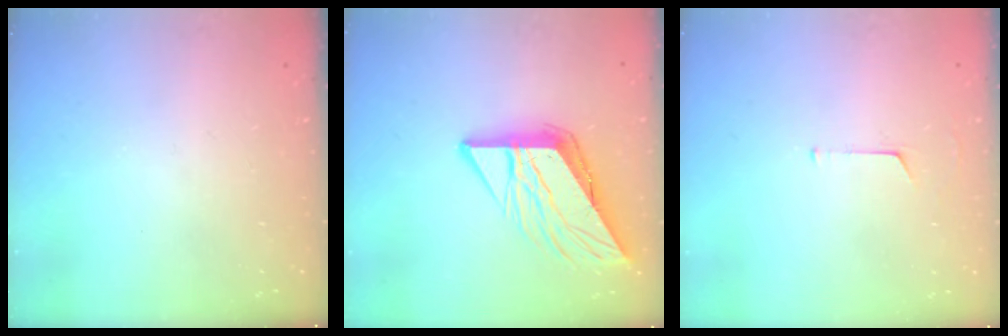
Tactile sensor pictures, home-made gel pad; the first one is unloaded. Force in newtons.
{"total": 12.2, "press": 12.2, "slide": 1.4}
{"total": 3.8, "press": 3.8, "slide": 0.3}